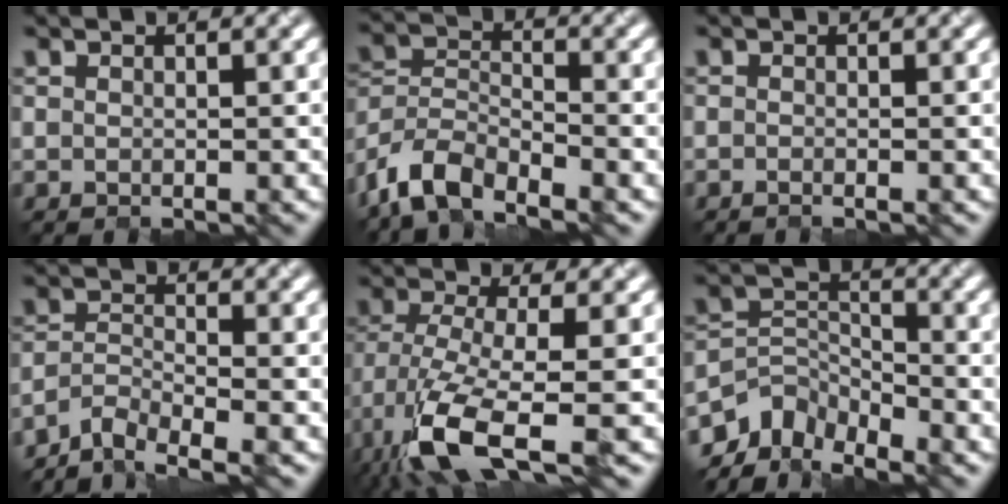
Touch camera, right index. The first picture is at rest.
{"total": 6.0, "force": [-4.8, 2.3, 2.8], "torque": [-0.052, -0.003, -0.100]}
{"total": 0.6, "force": [-0.4, 0.1, 0.4], "torque": [-0.003, -0.008, -0.008]}
{"total": 4.4, "force": [-3.9, 1.0, 1.8], "torque": [-0.034, -0.008, -0.080]}
{"total": 9.3, "force": [-5.2, 2.7, 7.2], "torque": [-0.155, -0.016, -0.100]}
{"total": 5.2, "force": [-4.4, 2.4, 1.3], "torque": [-0.016, -0.008, -0.090]}